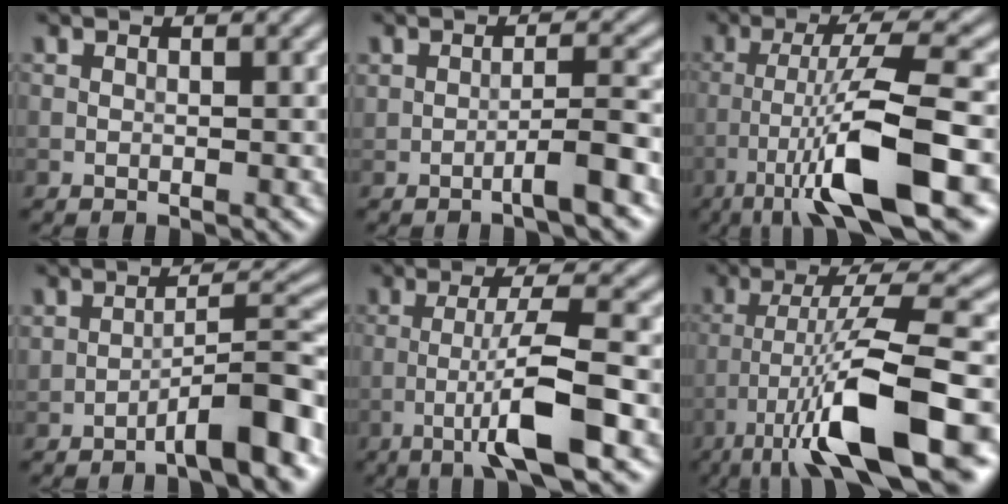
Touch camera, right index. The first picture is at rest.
{"total": 2.6, "force": [-1.4, 0.1, 2.1], "torque": [-0.034, 0.013, -0.029]}
{"total": 10.1, "force": [-4.6, 1.3, 8.9], "torque": [-0.147, 0.014, -0.077]}
{"total": 5.3, "force": [-3.1, 0.9, 4.2], "torque": [-0.060, 0.020, -0.052]}
{"total": 6.5, "force": [-2.4, 0.5, 6.0], "torque": [-0.106, 0.013, -0.049]}
{"total": 11.6, "force": [-5.5, 2.1, 10.0], "torque": [-0.171, 0.015, -0.092]}